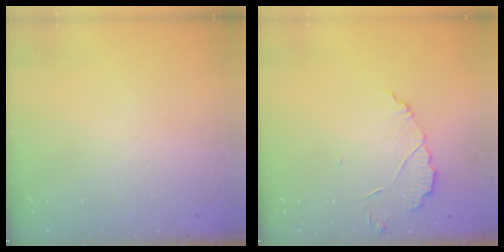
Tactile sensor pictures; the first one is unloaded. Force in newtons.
{"total": 4.3, "press": 4.3, "slide": 0.3}